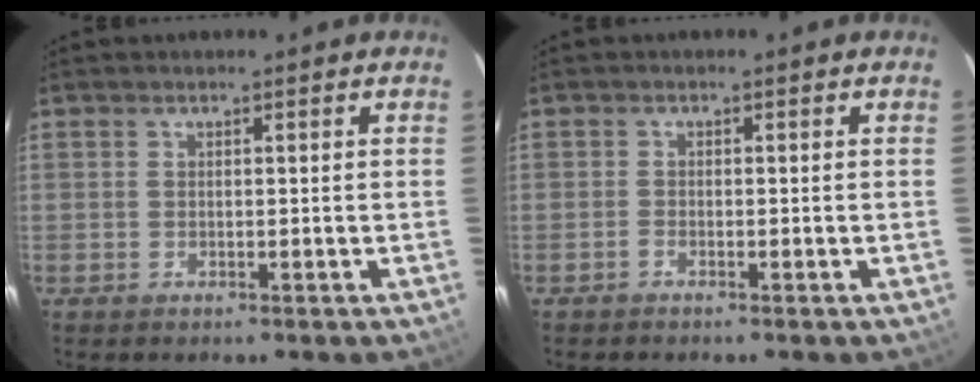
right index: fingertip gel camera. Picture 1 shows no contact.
{"total": 0.5, "force": [-0.5, 0.0, 0.2], "torque": [0.000, 0.001, -0.013]}